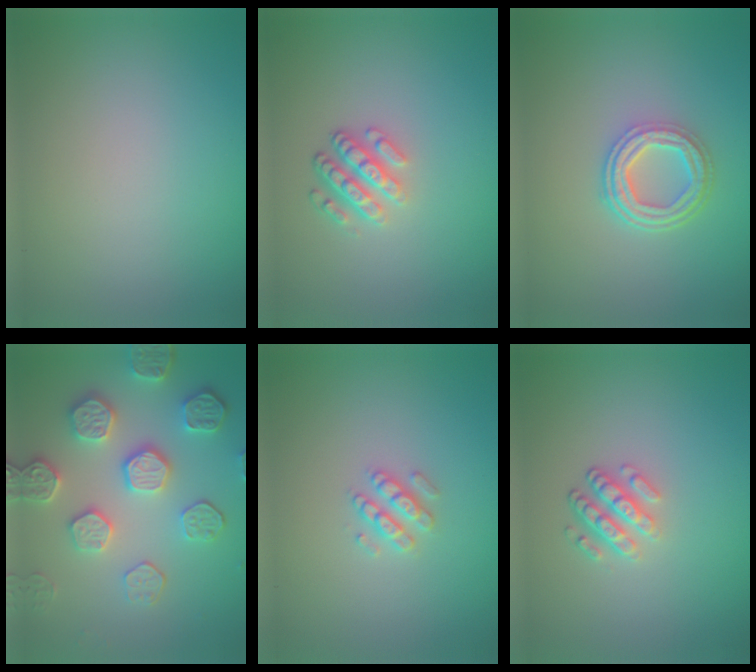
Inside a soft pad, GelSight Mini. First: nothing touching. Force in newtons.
{"total": 3.2, "press": 2.6, "slide": 1.8}
{"total": 4.3, "press": 3.3, "slide": 2.9}
{"total": 5.6, "press": 5.0, "slide": 2.5}
{"total": 2.1, "press": 2.0, "slide": 0.5}
{"total": 2.8, "press": 2.3, "slide": 1.5}